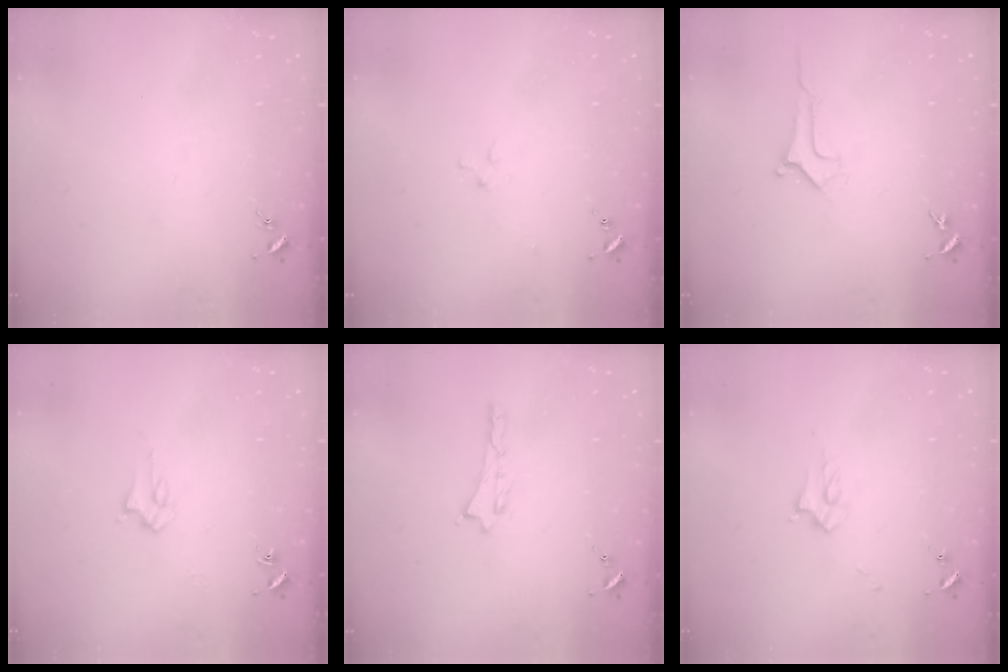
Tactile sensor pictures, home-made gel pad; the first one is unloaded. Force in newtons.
{"total": 2.9, "press": 2.9, "slide": 0.3}
{"total": 1.0, "press": 1.0, "slide": 0.0}
{"total": 2.8, "press": 2.8, "slide": 0.4}
{"total": 0.0}
{"total": 3.2, "press": 3.1, "slide": 0.5}